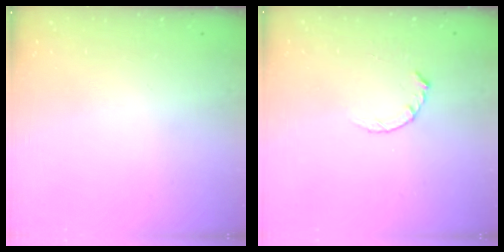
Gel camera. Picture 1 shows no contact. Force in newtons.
{"total": 2.8, "press": 2.8, "slide": 0.4}